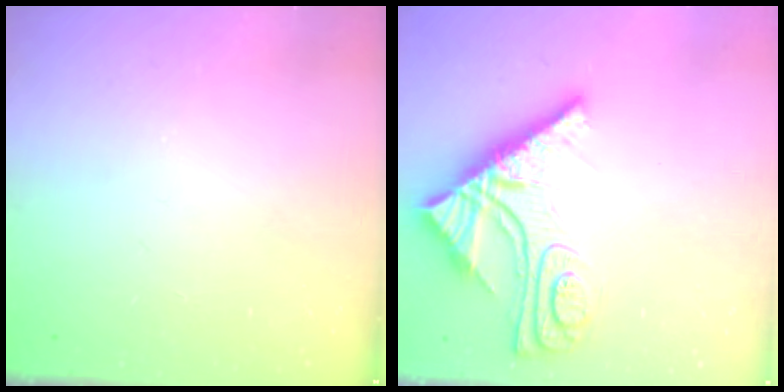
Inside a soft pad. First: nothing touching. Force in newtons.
{"total": 13.8, "press": 13.7, "slide": 1.7}